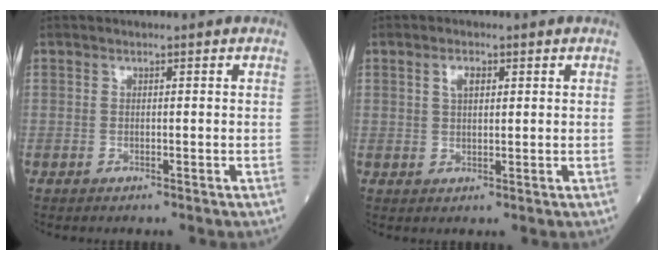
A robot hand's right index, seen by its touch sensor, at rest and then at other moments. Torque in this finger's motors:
{"motor_torque": [0.20, 0.17, -0.01, 0.00]}